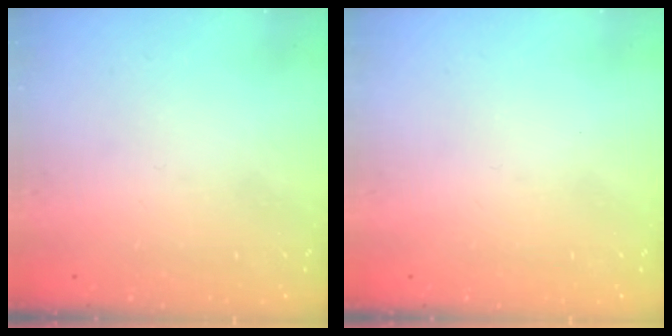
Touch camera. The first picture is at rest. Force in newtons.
{"total": 0.0}